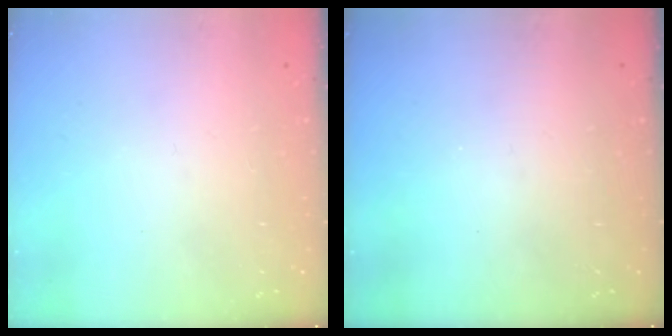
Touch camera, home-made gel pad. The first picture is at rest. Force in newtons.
{"total": 0.0}